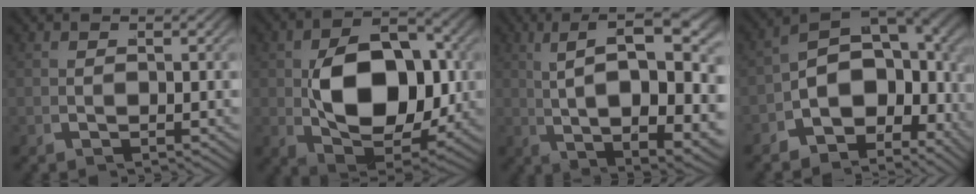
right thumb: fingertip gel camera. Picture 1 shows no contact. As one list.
[{"total": 12.8, "force": [-0.3, 7.9, 10.1], "torque": [-0.193, -0.039, 0.005]}, {"total": 12.0, "force": [2.0, 4.6, 10.9], "torque": [-0.161, 0.001, 0.037]}, {"total": 13.4, "force": [-1.7, 9.2, 9.6], "torque": [-0.150, -0.018, -0.039]}]